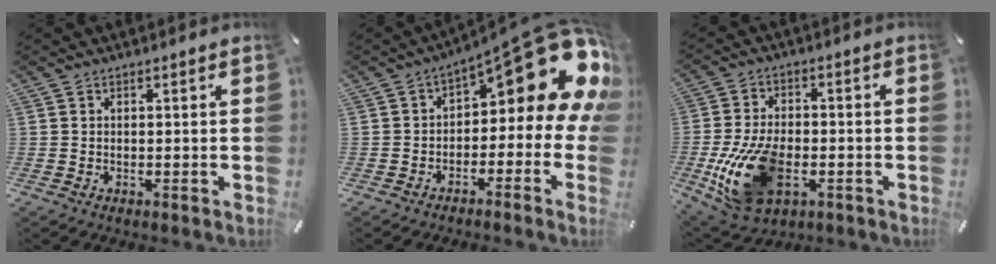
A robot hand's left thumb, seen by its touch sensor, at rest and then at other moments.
{"total": 15.2, "force": [7.2, 6.4, 11.7], "torque": [-0.145, -0.060, 0.113]}
{"total": 16.1, "force": [-4.2, 10.0, 11.9], "torque": [-0.251, -0.002, -0.072]}